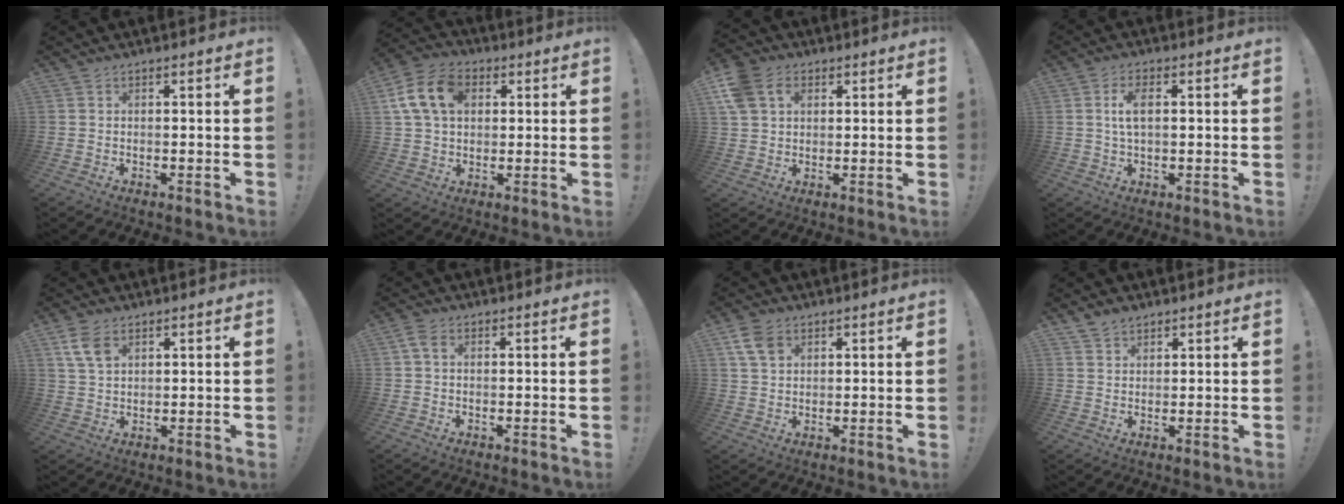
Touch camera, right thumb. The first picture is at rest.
{"total": 13.9, "force": [4.2, 10.0, 8.8], "torque": [-0.154, 0.000, 0.082]}
{"total": 9.8, "force": [3.8, 7.3, 5.4], "torque": [-0.106, -0.003, 0.075]}
{"total": 5.6, "force": [0.9, 2.7, 4.8], "torque": [-0.085, 0.001, 0.012]}
{"total": 6.6, "force": [3.5, 3.9, 4.2], "torque": [-0.069, -0.010, 0.067]}
{"total": 2.3, "force": [0.4, 1.4, 1.7], "torque": [-0.035, 0.005, 0.009]}
{"total": 7.1, "force": [3.6, 4.9, 3.8], "torque": [-0.065, -0.004, 0.072]}
{"total": 3.1, "force": [2.5, 1.6, 0.8], "torque": [-0.010, -0.016, 0.047]}